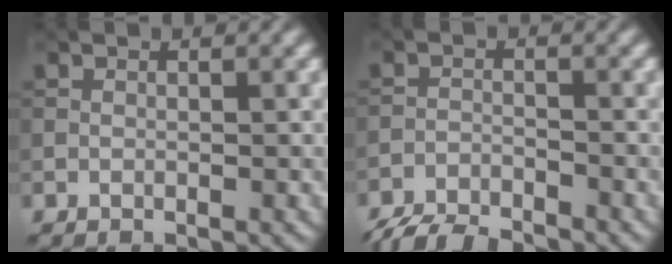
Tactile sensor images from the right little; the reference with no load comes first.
{"total": 5.7, "force": [-5.4, 0.8, 1.5], "torque": [-0.033, -0.019, -0.102]}